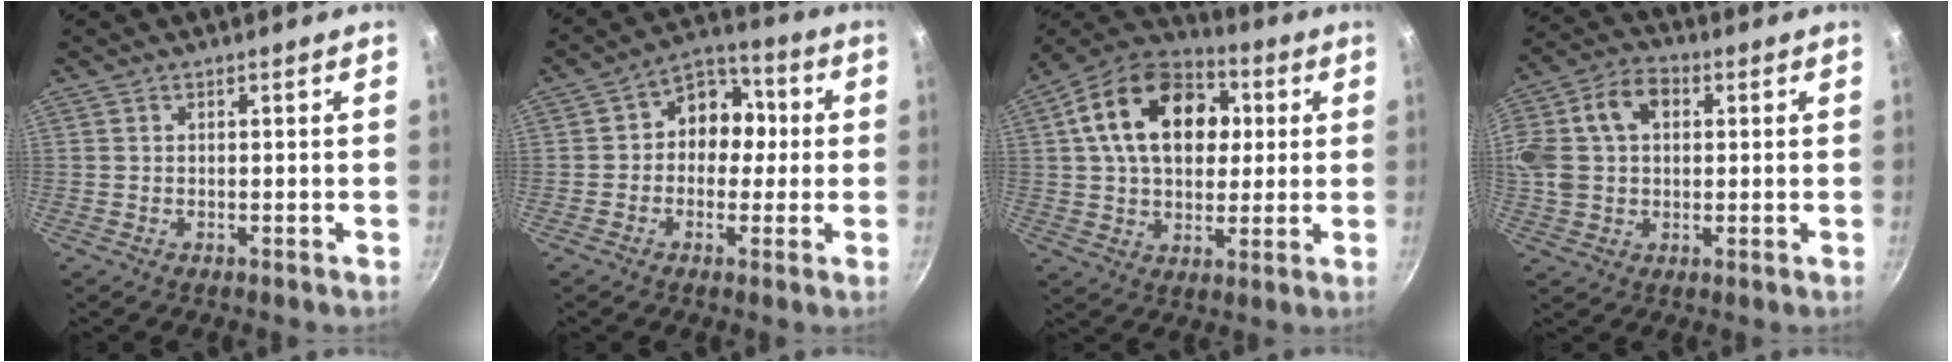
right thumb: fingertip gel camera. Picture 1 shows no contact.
{"total": 9.7, "force": [0.3, 8.0, 5.5], "torque": [-0.019, 0.026, -0.016]}
{"total": 21.2, "force": [4.7, 14.6, 14.6], "torque": [-0.214, 0.019, 0.064]}
{"total": 19.8, "force": [4.4, 14.8, 12.3], "torque": [-0.264, 0.041, 0.069]}